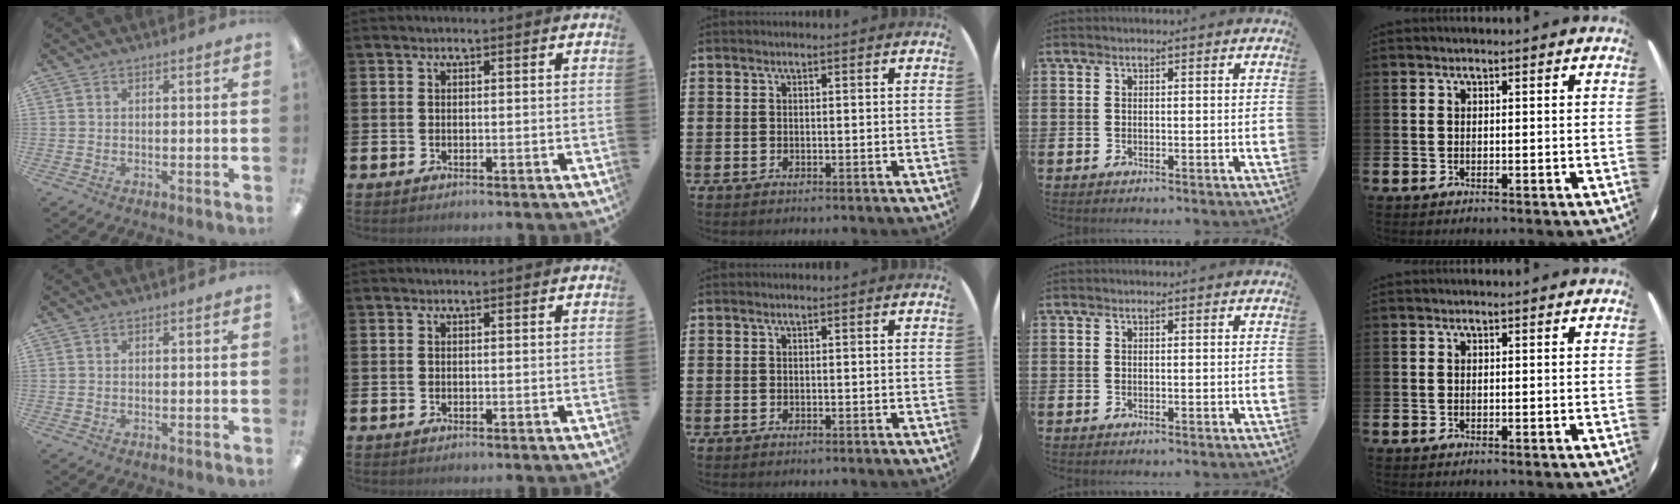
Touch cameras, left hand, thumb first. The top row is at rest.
{}